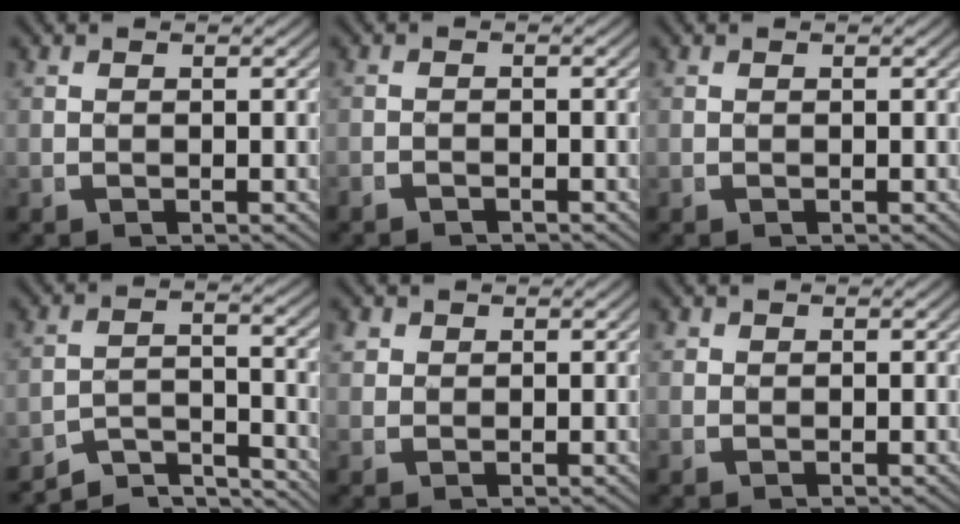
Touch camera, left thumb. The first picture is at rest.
{"total": 1.2, "force": [-1.1, 0.2, 0.0], "torque": [0.001, -0.004, -0.021]}
{"total": 0.0}
{"total": 6.2, "force": [-5.2, 2.5, 2.4], "torque": [-0.035, -0.025, -0.083]}
{"total": 1.3, "force": [0.9, 0.9, 0.4], "torque": [-0.008, -0.002, 0.022]}
{"total": 0.8, "force": [0.4, 0.6, 0.1], "torque": [-0.006, -0.006, 0.013]}